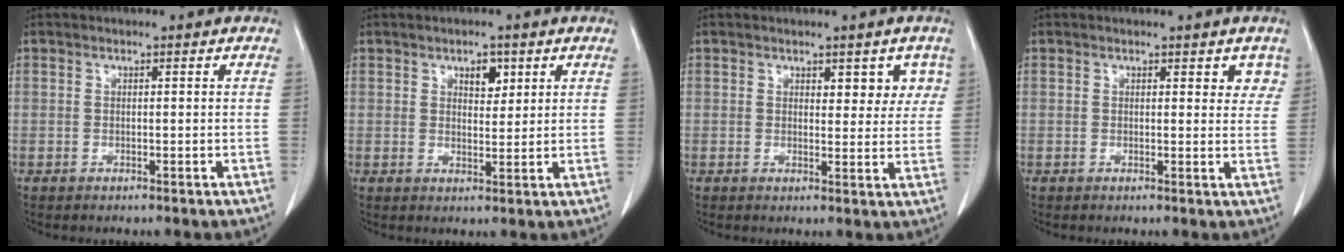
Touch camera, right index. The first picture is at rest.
{"total": 3.2, "force": [1.7, 1.7, 2.1], "torque": [-0.029, -0.002, 0.027]}
{"total": 4.3, "force": [2.1, 2.4, 2.9], "torque": [-0.015, 0.003, 0.023]}
{"total": 2.9, "force": [1.7, 1.5, 1.8], "torque": [-0.003, -0.004, 0.015]}